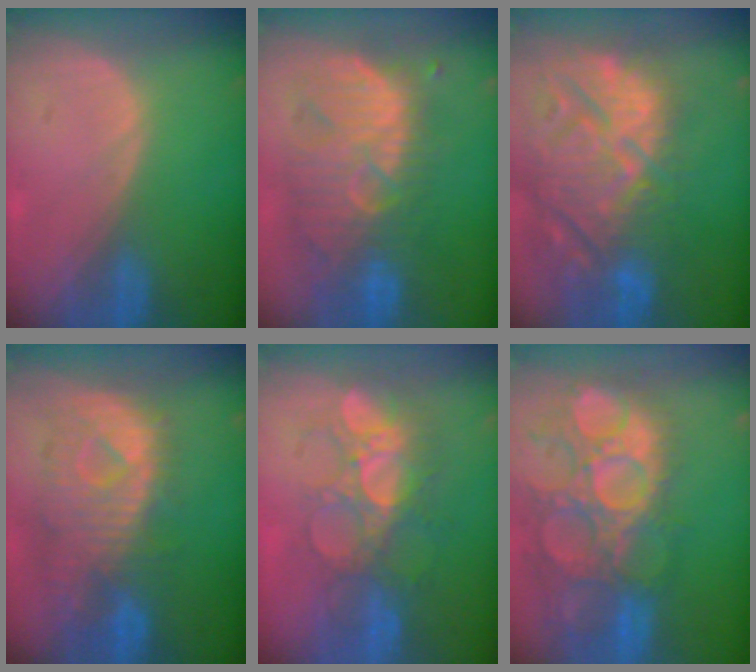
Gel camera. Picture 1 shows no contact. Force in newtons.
{"total": 11.2, "press": 10.7, "slide": 3.4}
{"total": 15.4, "press": 13.1, "slide": 8.0}
{"total": 10.9, "press": 9.7, "slide": 5.0}
{"total": 8.5, "press": 8.3, "slide": 1.8}
{"total": 15.0, "press": 12.5, "slide": 8.2}